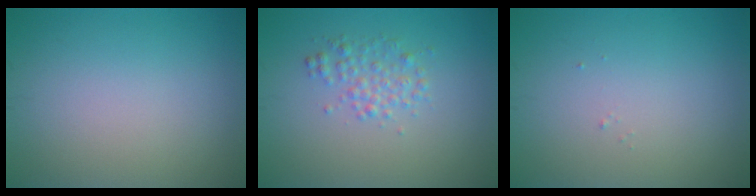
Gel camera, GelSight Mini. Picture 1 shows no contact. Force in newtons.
{"total": 2.0, "press": 2.0, "slide": 0.1}
{"total": 0.0}